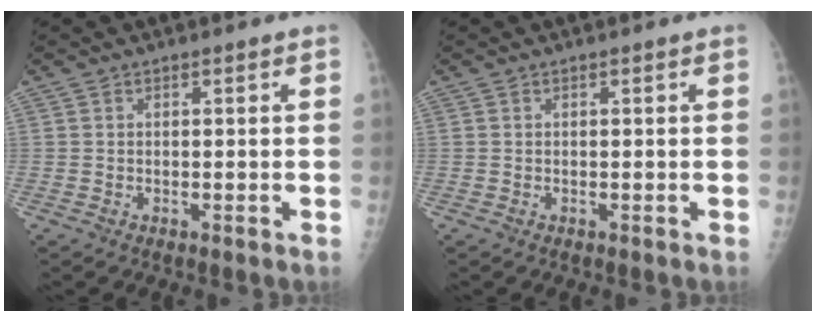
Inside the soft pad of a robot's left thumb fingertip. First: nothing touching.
{"total": 0.0}